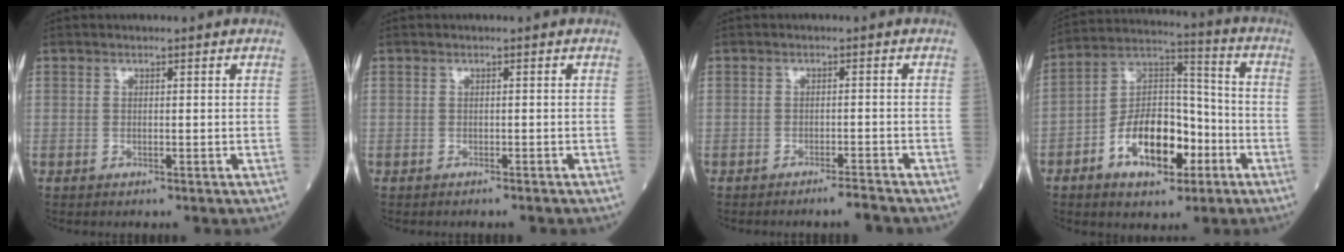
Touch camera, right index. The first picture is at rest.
{"total": 1.2, "force": [-1.1, -0.1, 0.4], "torque": [-0.008, 0.000, -0.014]}
{"total": 2.7, "force": [-2.4, -0.5, 0.9], "torque": [-0.015, -0.007, -0.039]}
{"total": 13.6, "force": [-5.7, 6.5, 10.5], "torque": [-0.196, 0.021, -0.094]}